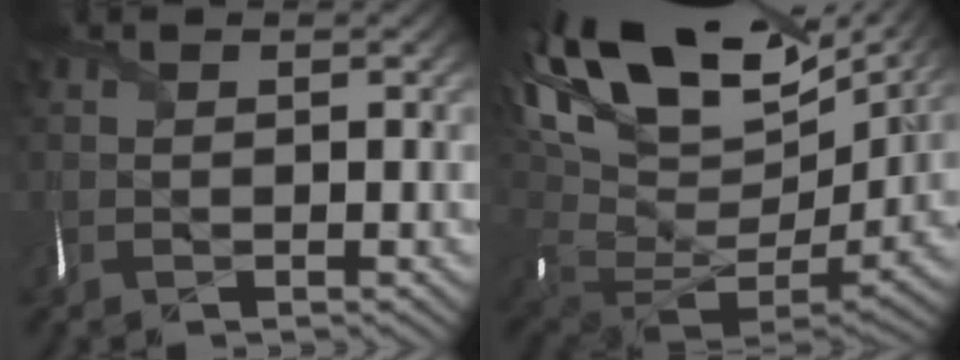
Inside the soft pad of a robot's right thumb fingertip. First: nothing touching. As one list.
[{"total": 20.3, "force": [7.2, 11.1, 15.3], "torque": [-0.279, 0.011, 0.167]}]